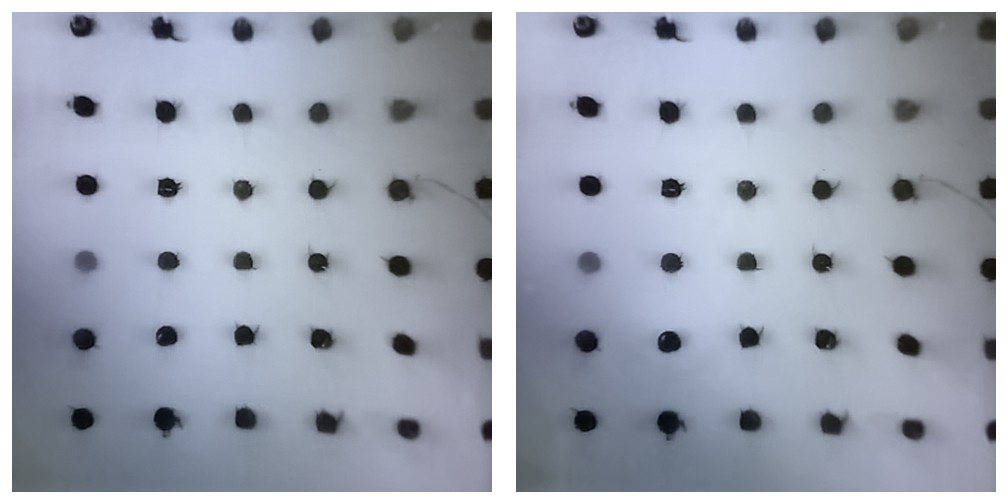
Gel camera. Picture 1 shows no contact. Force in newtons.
{"total": 12.5, "press": 5.7, "slide": 11.1}